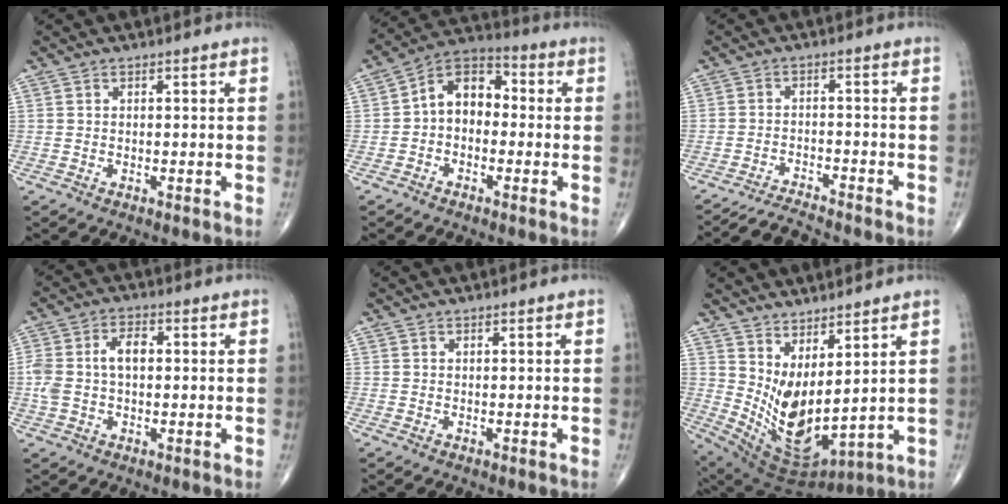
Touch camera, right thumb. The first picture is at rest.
{"total": 9.3, "force": [-0.5, 6.6, 6.6], "torque": [-0.078, 0.034, -0.028]}
{"total": 4.6, "force": [-4.6, -0.6, 0.1], "torque": [-0.021, 0.020, -0.081]}
{"total": 7.4, "force": [0.4, 4.4, 5.9], "torque": [-0.130, 0.024, 0.008]}
{"total": 0.0}
{"total": 13.7, "force": [4.3, 5.7, 11.7], "torque": [-0.212, -0.048, 0.108]}